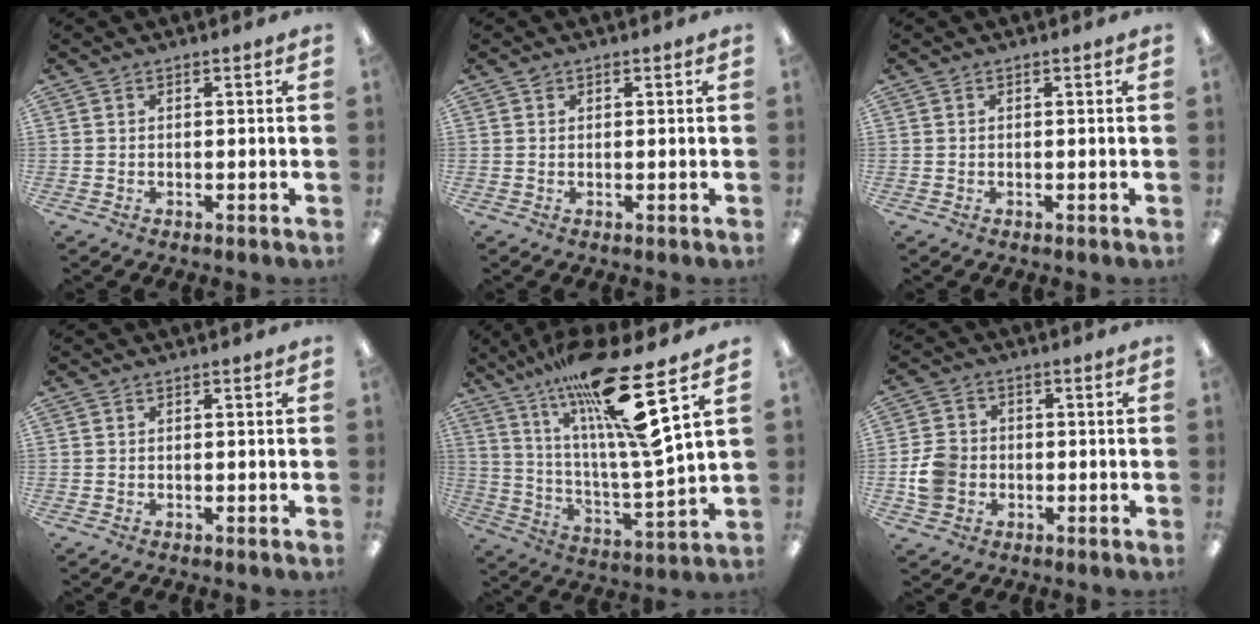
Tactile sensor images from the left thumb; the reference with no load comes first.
{"total": 0.9, "force": [0.4, 0.7, 0.2], "torque": [-0.006, 0.004, 0.008]}
{"total": 0.0}
{"total": 0.0}
{"total": 22.8, "force": [14.8, 3.2, 17.0], "torque": [-0.303, -0.084, 0.226]}
{"total": 7.2, "force": [-1.3, 6.3, 3.2], "torque": [-0.056, 0.013, -0.023]}